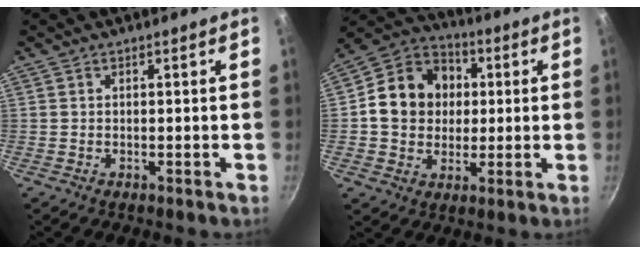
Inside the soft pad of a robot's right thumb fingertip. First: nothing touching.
{"total": 14.8, "force": [1.5, 12.6, 7.6], "torque": [-0.096, 0.020, 0.014]}